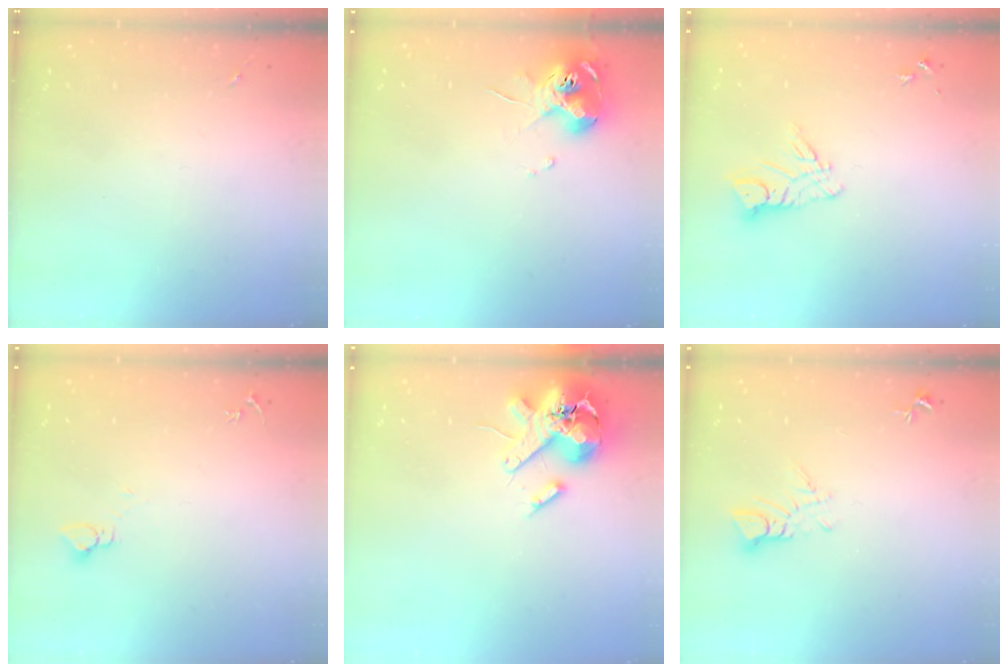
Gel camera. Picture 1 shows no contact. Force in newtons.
{"total": 10.5, "press": 10.4, "slide": 1.3}
{"total": 8.6, "press": 8.5, "slide": 0.9}
{"total": 2.7, "press": 2.7, "slide": 0.2}
{"total": 16.0, "press": 15.8, "slide": 2.6}
{"total": 4.3, "press": 4.3, "slide": 0.3}